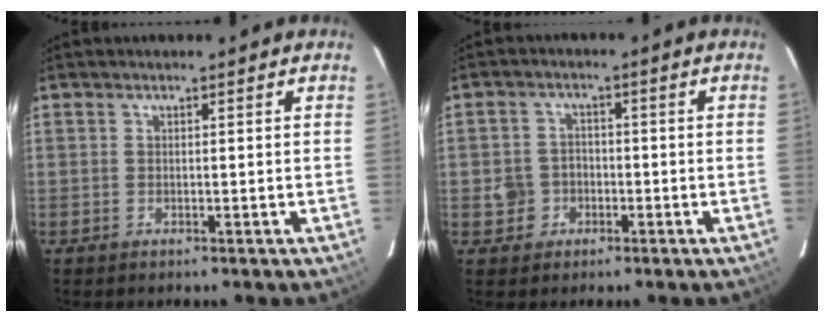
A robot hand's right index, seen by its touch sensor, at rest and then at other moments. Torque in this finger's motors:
{"motor_torque": [0.01, 0.04, 0.05, 0.02]}